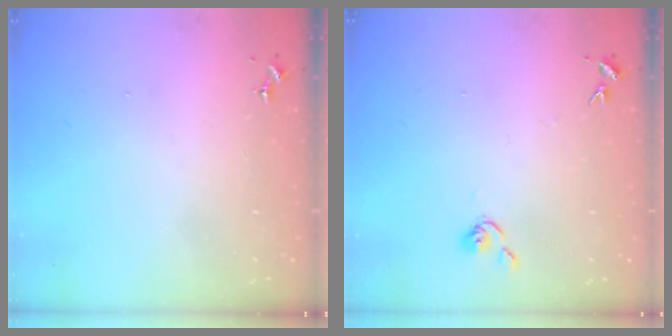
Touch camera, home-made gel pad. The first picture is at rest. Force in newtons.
{"total": 6.3, "press": 6.3, "slide": 0.5}